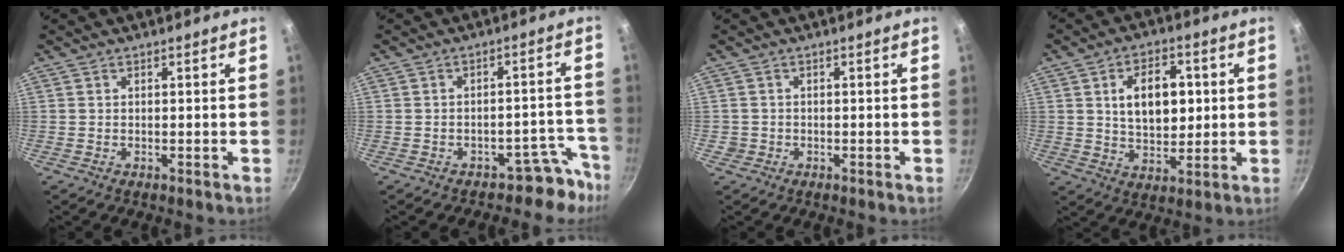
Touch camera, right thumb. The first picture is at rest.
{"total": 6.3, "force": [-4.8, 3.9, 1.5], "torque": [0.050, 0.069, -0.054]}
{"total": 1.4, "force": [-0.3, 1.3, 0.2], "torque": [0.000, 0.005, -0.002]}
{"total": 11.8, "force": [2.2, 7.4, 8.9], "torque": [-0.113, -0.004, 0.038]}